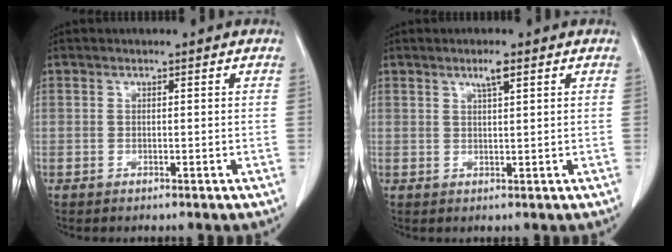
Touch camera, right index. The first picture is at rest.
{"total": 2.2, "force": [1.3, 0.1, 1.8], "torque": [-0.036, 0.000, 0.025]}